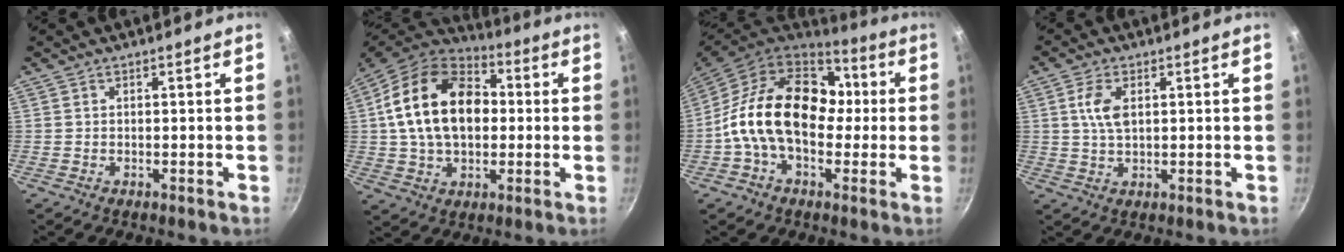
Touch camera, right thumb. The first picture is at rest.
{"total": 20.8, "force": [2.2, 14.1, 15.2], "torque": [-0.237, 0.028, 0.026]}
{"total": 20.4, "force": [0.4, 14.1, 14.8], "torque": [-0.209, 0.036, -0.011]}
{"total": 5.2, "force": [1.3, 2.7, 4.3], "torque": [-0.083, 0.001, 0.025]}